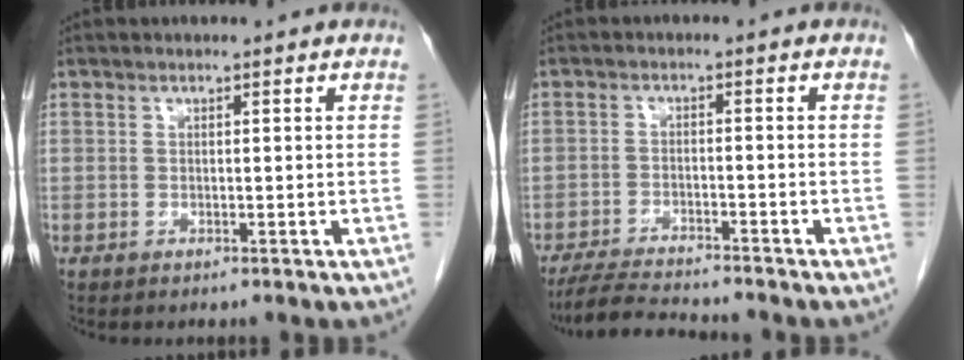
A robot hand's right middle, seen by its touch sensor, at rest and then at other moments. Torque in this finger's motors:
{"motor_torque": [0.62, -0.60, 0.02, 0.02]}